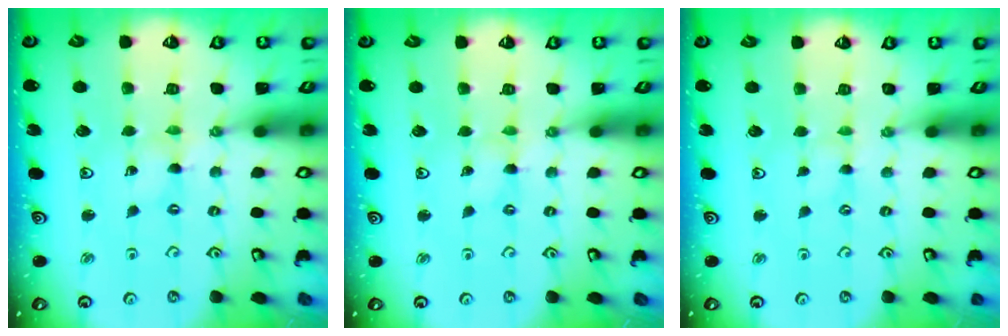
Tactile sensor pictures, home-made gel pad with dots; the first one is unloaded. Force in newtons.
{"total": 0.0}
{"total": 0.0}